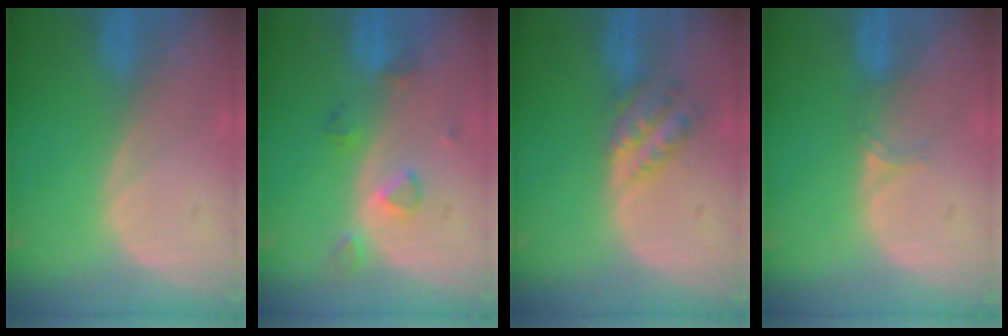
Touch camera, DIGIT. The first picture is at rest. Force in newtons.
{"total": 3.8, "press": 3.7, "slide": 0.8}
{"total": 4.8, "press": 4.3, "slide": 2.0}
{"total": 1.9, "press": 1.5, "slide": 1.2}